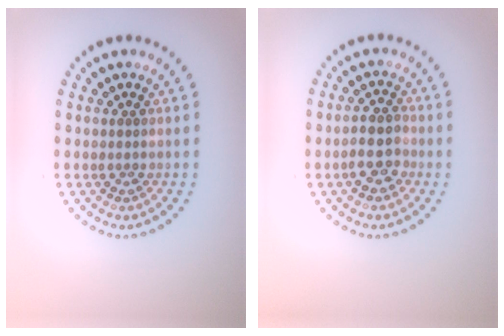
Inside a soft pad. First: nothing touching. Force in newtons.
{"total": 2.8, "press": 2.6, "slide": 1.0}